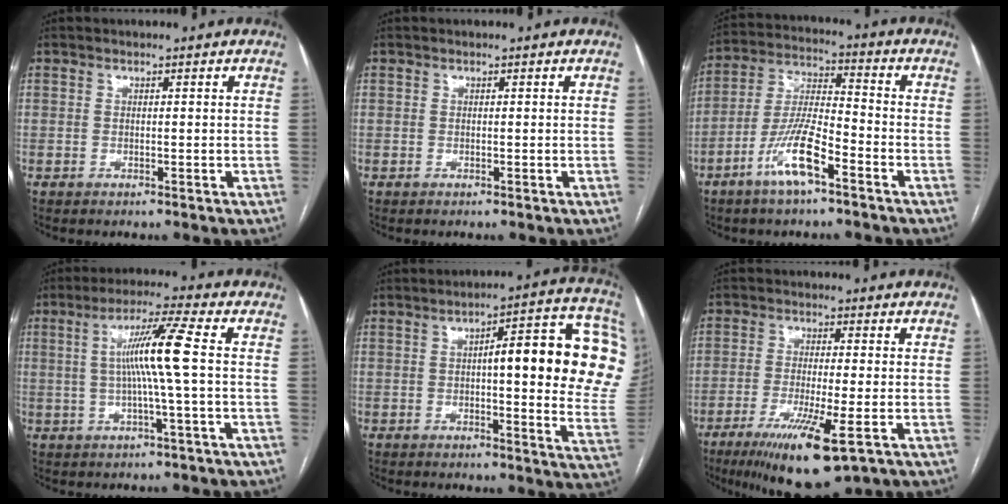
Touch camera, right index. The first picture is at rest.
{"total": 0.0}
{"total": 10.3, "force": [-5.6, 2.1, 8.4], "torque": [-0.176, 0.000, -0.107]}
{"total": 8.8, "force": [0.6, -1.2, 8.7], "torque": [-0.162, 0.008, 0.012]}
{"total": 21.3, "force": [3.8, 4.3, 20.5], "torque": [-0.189, 0.037, 0.047]}
{"total": 11.3, "force": [-5.7, 0.9, 9.7], "torque": [-0.172, -0.034, -0.090]}